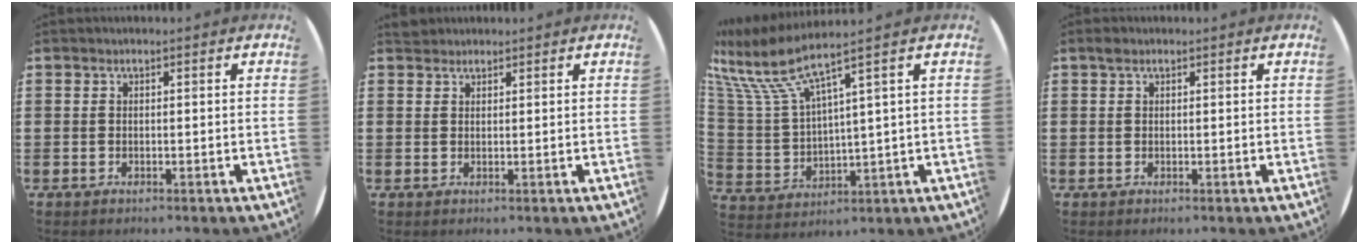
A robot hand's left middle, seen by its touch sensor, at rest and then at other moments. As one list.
[{"total": 1.4, "force": [1.3, 0.4, -0.1], "torque": [0.007, 0.001, 0.024]}, {"total": 7.8, "force": [5.4, 1.4, 5.4], "torque": [-0.139, -0.032, 0.085]}, {"total": 0.8, "force": [0.6, 0.5, 0.3], "torque": [0.000, 0.000, 0.009]}]